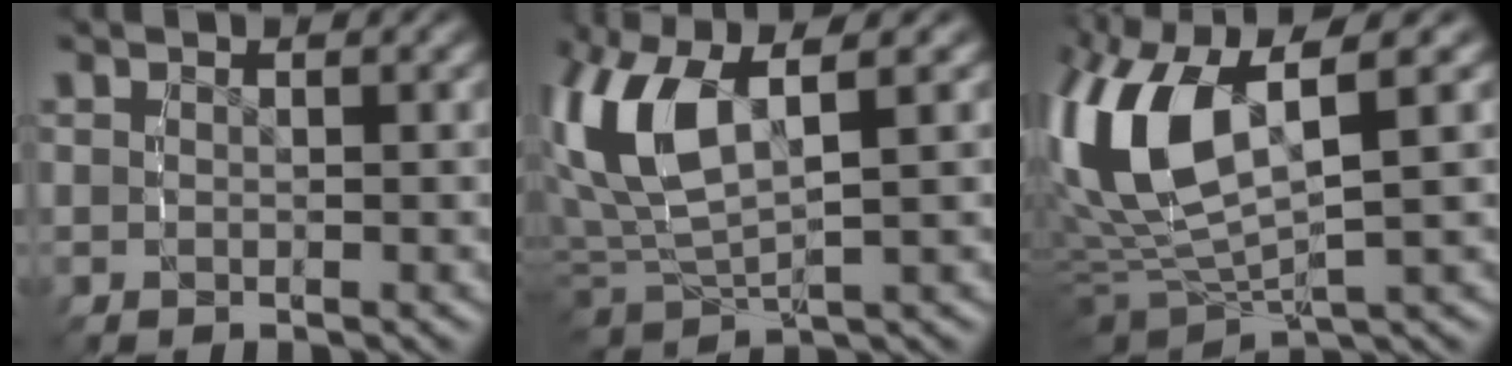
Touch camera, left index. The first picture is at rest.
{"total": 7.6, "force": [1.9, 4.7, 5.7], "torque": [-0.157, 0.001, 0.039]}
{"total": 9.2, "force": [1.4, 5.5, 7.2], "torque": [-0.187, -0.007, 0.031]}